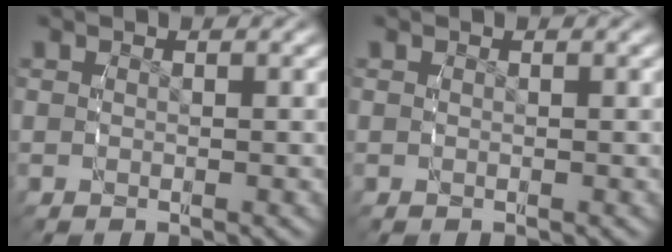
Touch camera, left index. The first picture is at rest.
{"total": 0.0}